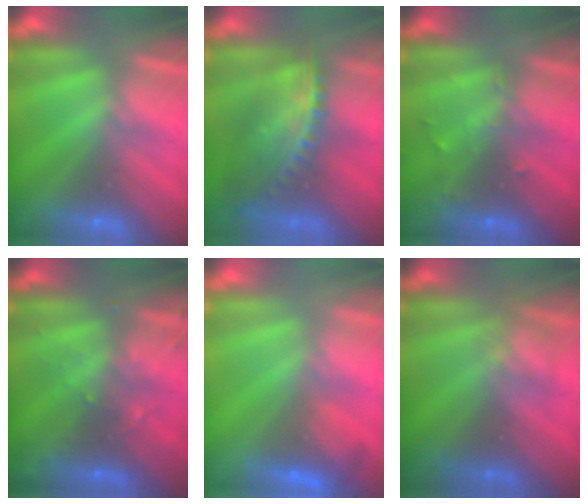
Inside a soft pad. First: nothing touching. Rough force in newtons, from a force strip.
{"total": 7.4}
{"total": 2.7}
{"total": 2.9}
{"total": 7.4}
{"total": 2.4}